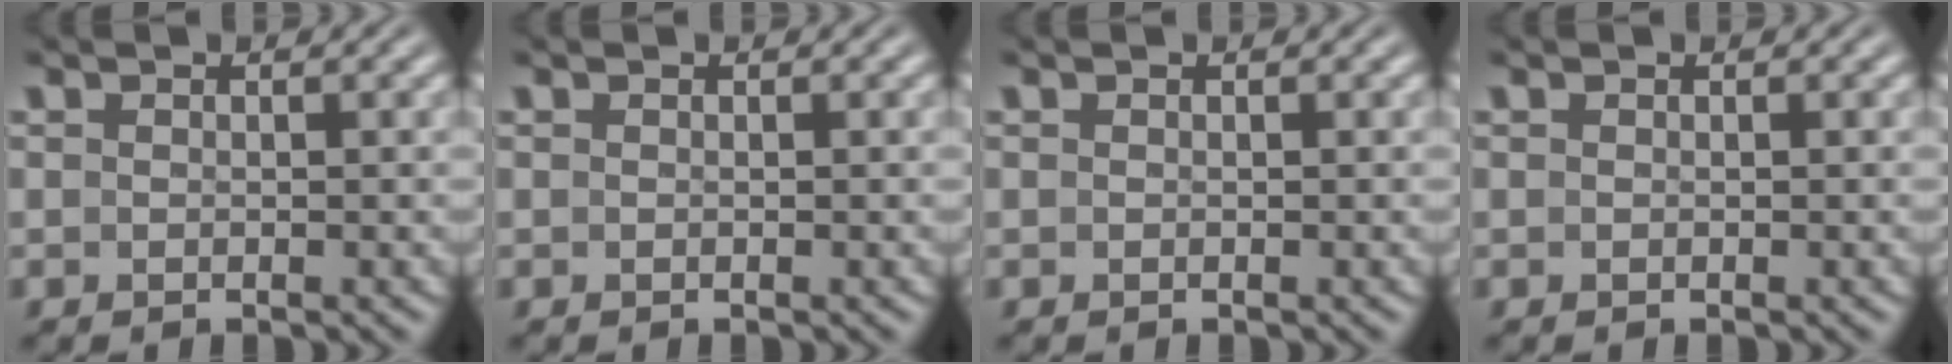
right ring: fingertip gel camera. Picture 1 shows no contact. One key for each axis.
{"total": 0.0}
{"total": 0.0}
{"total": 0.0}